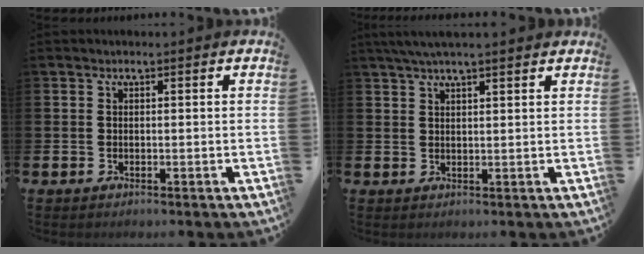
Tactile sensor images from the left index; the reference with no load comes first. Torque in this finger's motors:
{"motor_torque": [1.14, -1.00, 0.66, 0.21]}